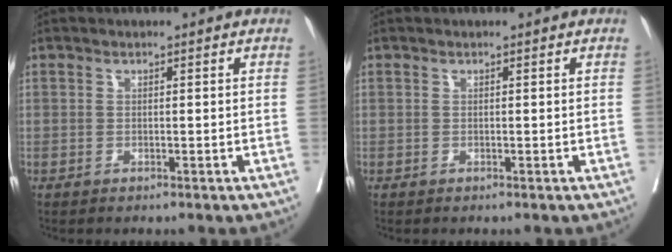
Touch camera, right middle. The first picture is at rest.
{"total": 0.0}